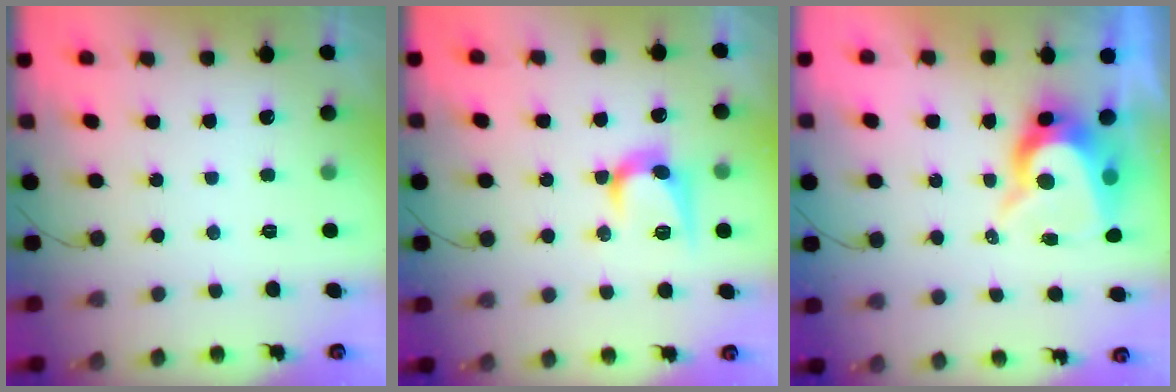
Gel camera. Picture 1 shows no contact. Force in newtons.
{"total": 10.7, "press": 10.7, "slide": 0.6}
{"total": 10.3, "press": 10.3, "slide": 0.9}